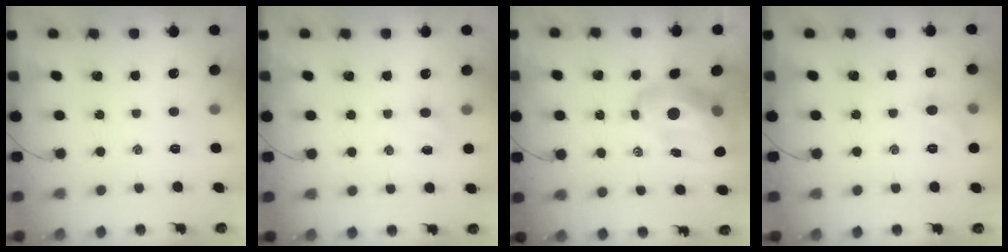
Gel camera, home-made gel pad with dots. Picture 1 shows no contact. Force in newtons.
{"total": 1.6, "press": 1.5, "slide": 0.6}
{"total": 13.2, "press": 12.6, "slide": 3.7}
{"total": 6.4, "press": 6.3, "slide": 1.4}